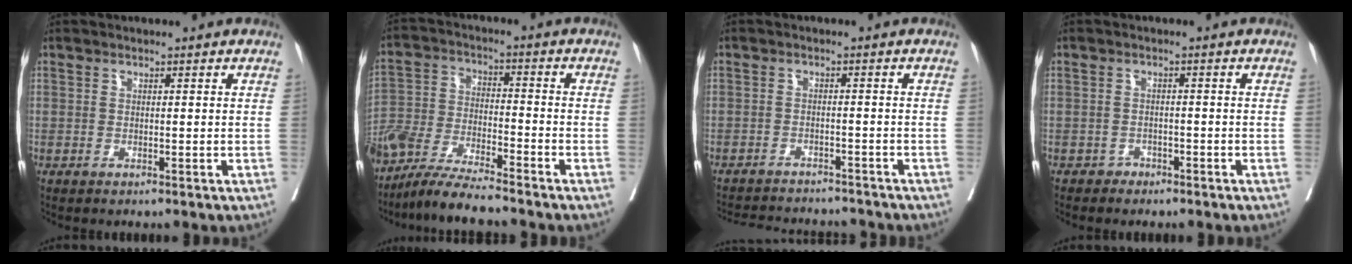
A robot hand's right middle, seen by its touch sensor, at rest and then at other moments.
{"total": 12.0, "force": [-10.6, 1.0, 5.5], "torque": [-0.109, -0.014, -0.199]}
{"total": 12.4, "force": [-11.7, 2.6, 3.1], "torque": [-0.064, 0.003, -0.153]}
{"total": 1.7, "force": [-1.3, 1.0, -0.1], "torque": [-0.005, 0.004, -0.024]}